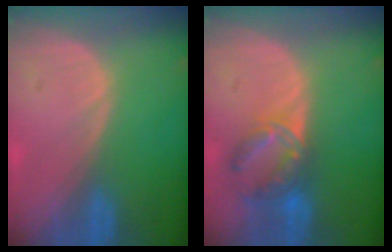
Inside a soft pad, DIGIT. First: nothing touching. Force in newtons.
{"total": 7.3, "press": 6.3, "slide": 3.7}